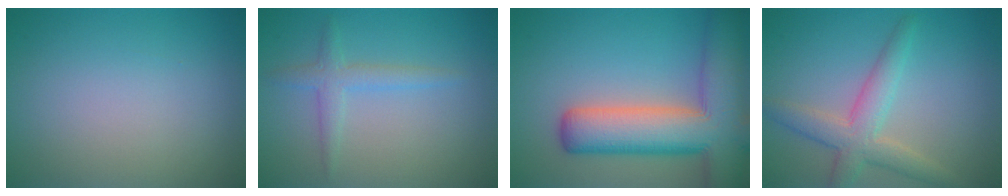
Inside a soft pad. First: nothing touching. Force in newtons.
{"total": 2.1, "press": 2.1, "slide": 0.1}
{"total": 11.2, "press": 11.2, "slide": 0.7}
{"total": 4.2, "press": 4.2, "slide": 0.3}